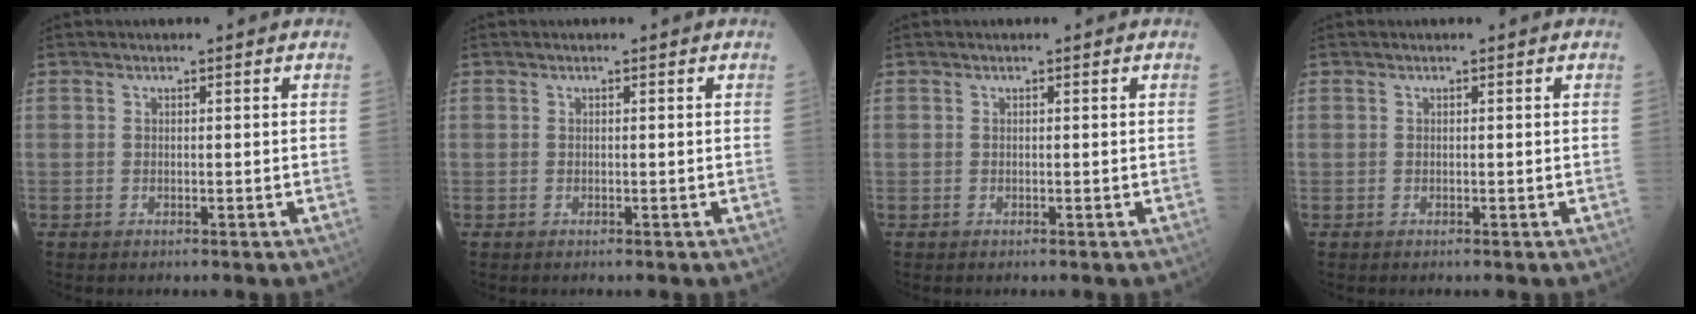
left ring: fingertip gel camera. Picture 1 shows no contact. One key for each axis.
{"total": 0.0}
{"total": 0.0}
{"total": 0.0}